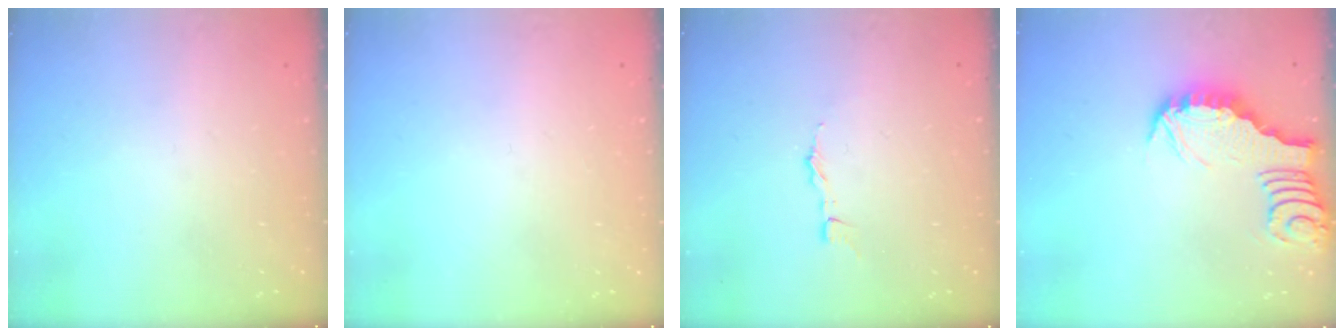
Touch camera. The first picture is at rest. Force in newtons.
{"total": 0.0}
{"total": 1.6, "press": 1.6, "slide": 0.1}
{"total": 3.1, "press": 3.0, "slide": 0.4}